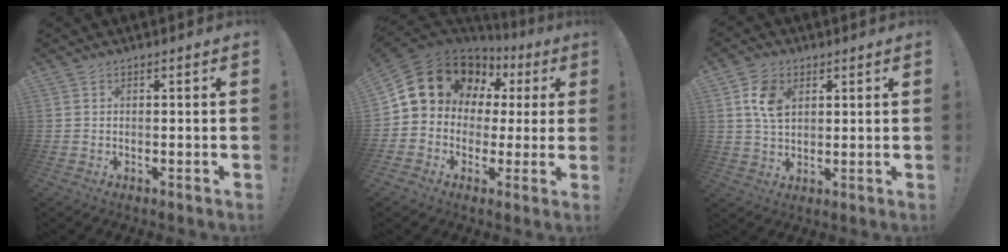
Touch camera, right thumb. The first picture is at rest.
{"total": 13.6, "force": [6.1, 10.9, 5.4], "torque": [-0.081, -0.038, 0.131]}
{"total": 8.8, "force": [3.0, 6.2, 5.5], "torque": [-0.090, 0.000, 0.056]}